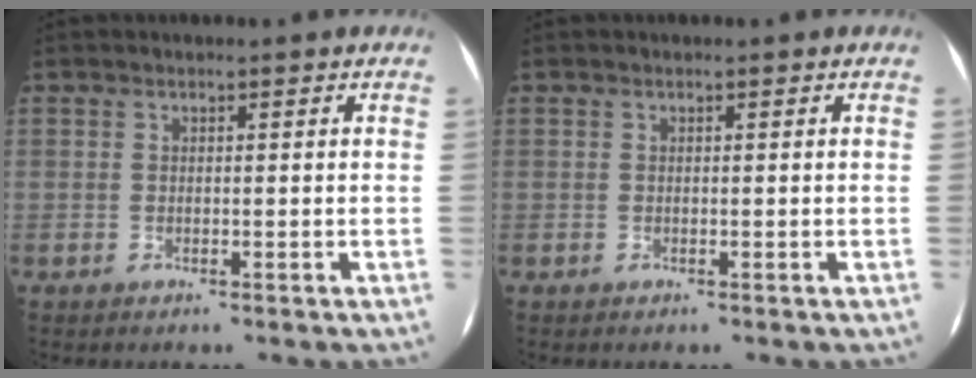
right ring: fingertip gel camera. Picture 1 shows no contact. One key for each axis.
{"total": 0.0}